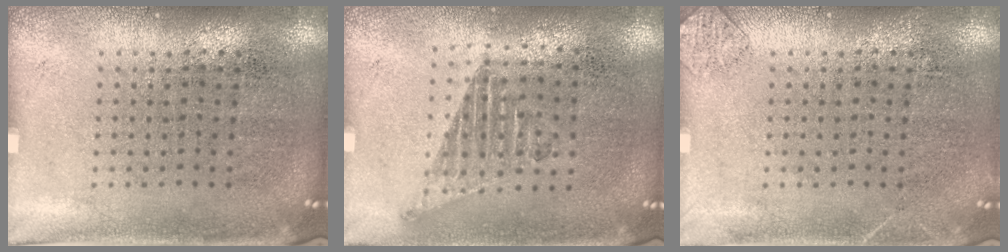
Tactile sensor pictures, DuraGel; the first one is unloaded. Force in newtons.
{"total": 1.2, "press": 1.0, "slide": 0.6}
{"total": 1.1, "press": 1.1, "slide": 0.1}